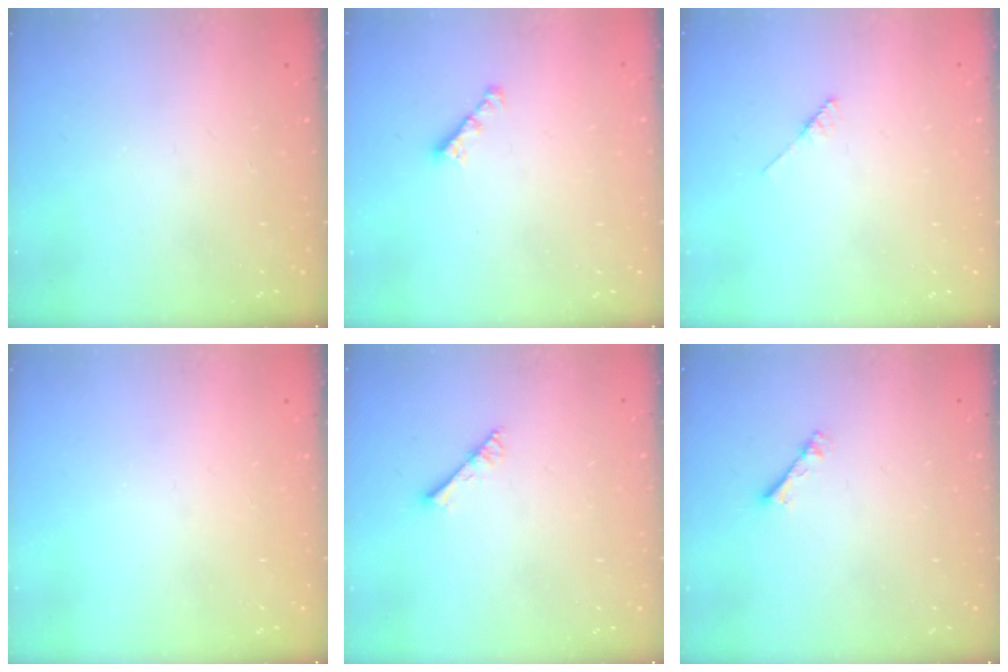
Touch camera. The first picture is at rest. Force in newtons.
{"total": 2.1, "press": 2.0, "slide": 0.6}
{"total": 2.2, "press": 2.2, "slide": 0.2}
{"total": 0.0}
{"total": 3.2, "press": 3.2, "slide": 0.4}
{"total": 2.1, "press": 2.1, "slide": 0.3}